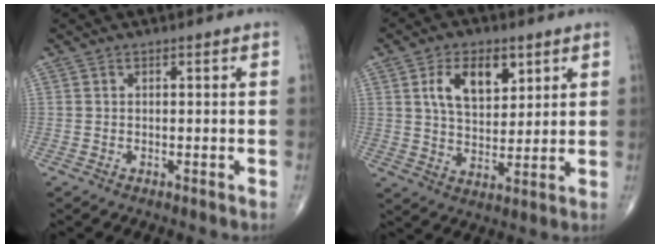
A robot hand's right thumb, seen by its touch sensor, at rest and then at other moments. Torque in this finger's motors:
{"motor_torque": [0.18, 0.43, 0.76, 0.19, 0.26]}